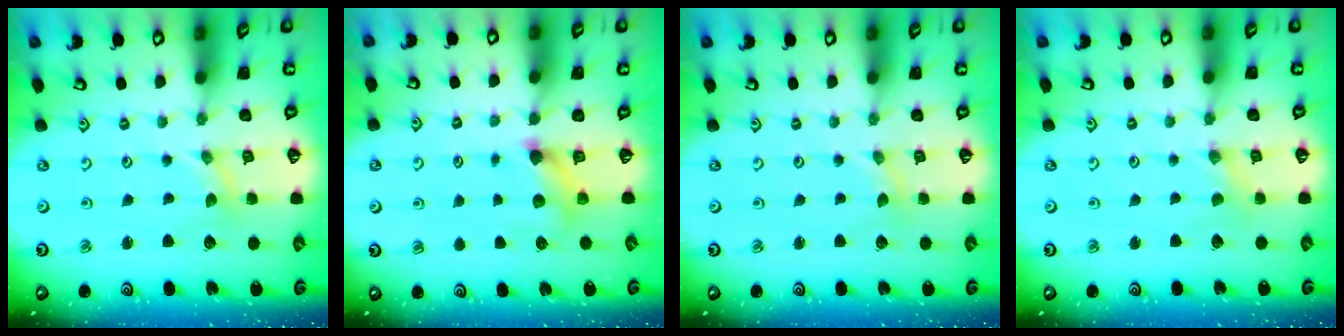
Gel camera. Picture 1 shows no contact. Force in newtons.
{"total": 6.1, "press": 6.0, "slide": 0.4}
{"total": 0.0}
{"total": 0.9, "press": 0.9, "slide": 0.2}